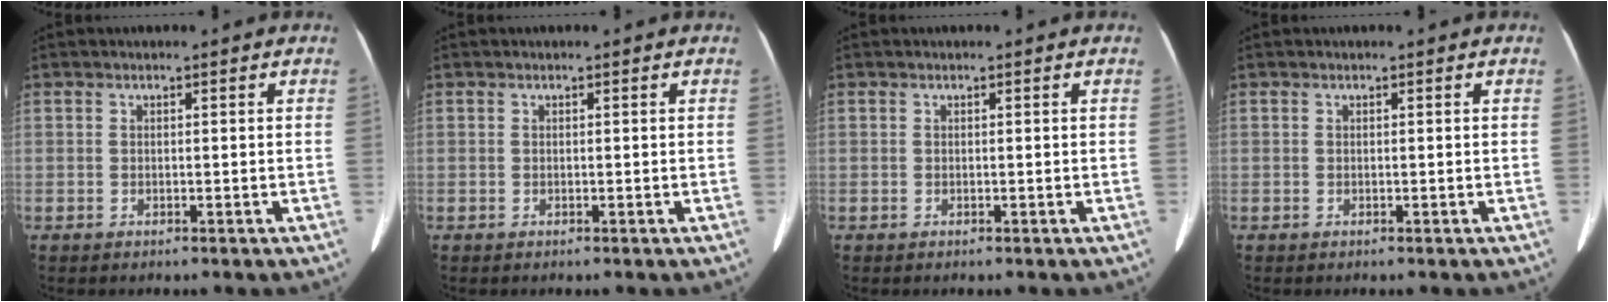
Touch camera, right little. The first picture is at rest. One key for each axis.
{"total": 0.0}
{"total": 0.0}
{"total": 0.0}